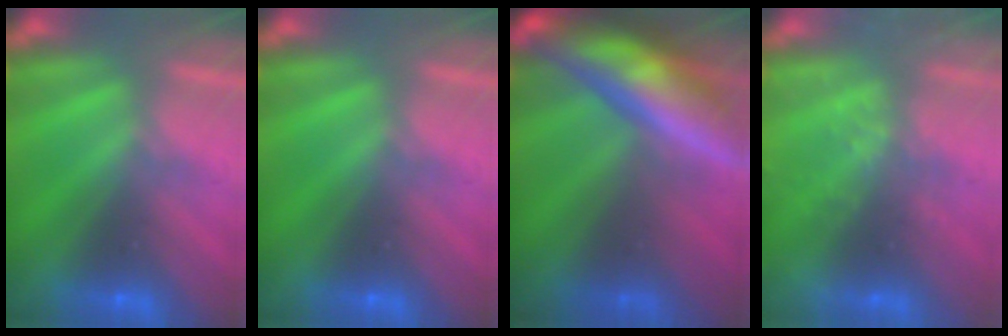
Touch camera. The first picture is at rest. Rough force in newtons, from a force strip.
{"total": 0.0}
{"total": 7.1}
{"total": 2.5}